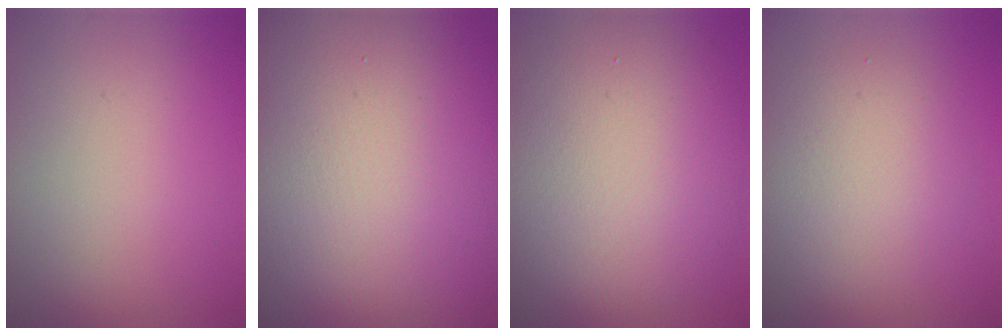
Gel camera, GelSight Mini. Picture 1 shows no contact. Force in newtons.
{"total": 21.1, "press": 21.1, "slide": 0.8}
{"total": 11.5, "press": 11.4, "slide": 0.8}
{"total": 4.0, "press": 4.0, "slide": 0.3}